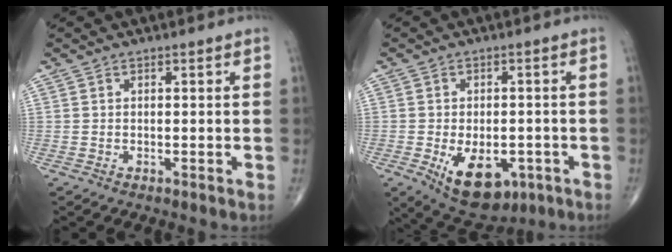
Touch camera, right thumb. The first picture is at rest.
{"total": 11.6, "force": [-4.3, 6.8, 8.4], "torque": [-0.106, 0.003, -0.048]}